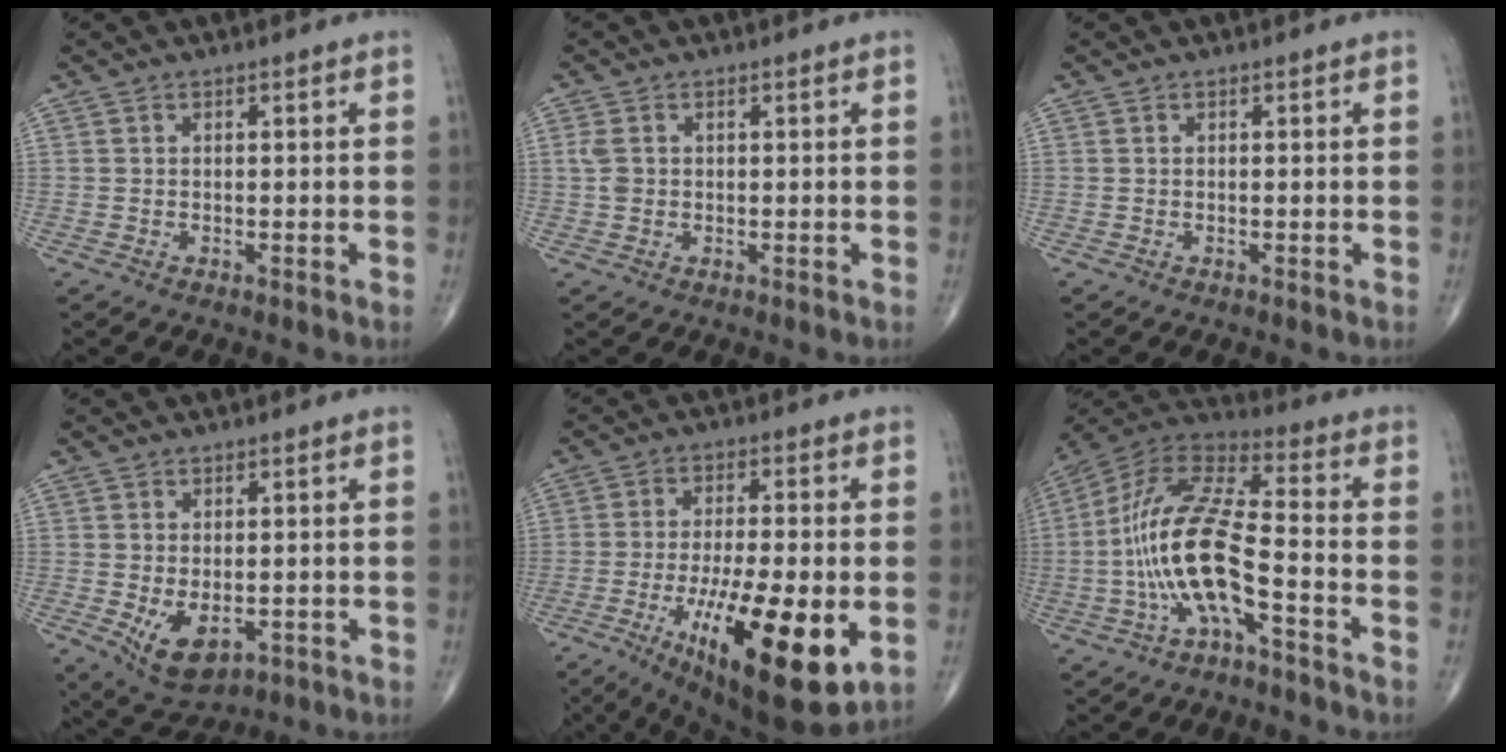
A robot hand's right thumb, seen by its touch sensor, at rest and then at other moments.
{"total": 2.3, "force": [0.3, 1.7, 1.4], "torque": [-0.034, 0.001, 0.008]}
{"total": 0.0}
{"total": 7.3, "force": [-1.6, 4.3, 5.7], "torque": [-0.087, -0.014, -0.010]}
{"total": 21.3, "force": [-6.2, 6.2, 19.4], "torque": [-0.302, -0.021, -0.083]}
{"total": 16.6, "force": [-4.9, 5.3, 15.0], "torque": [-0.310, 0.054, -0.095]}